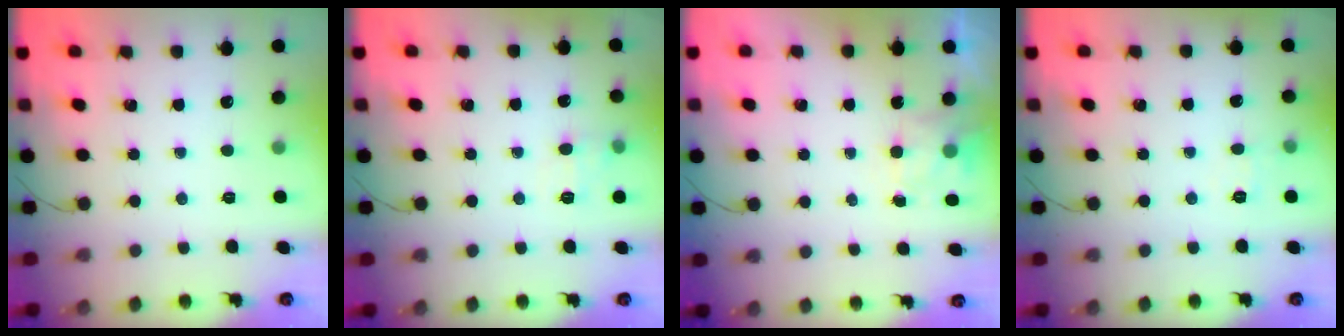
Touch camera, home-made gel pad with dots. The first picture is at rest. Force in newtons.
{"total": 7.7, "press": 7.6, "slide": 1.5}
{"total": 3.2, "press": 2.8, "slide": 1.4}
{"total": 6.1, "press": 6.0, "slide": 1.3}